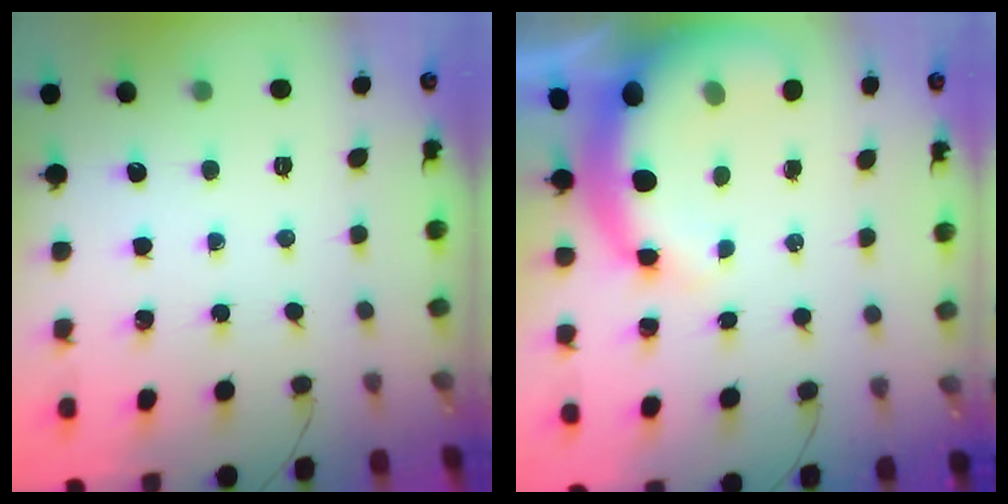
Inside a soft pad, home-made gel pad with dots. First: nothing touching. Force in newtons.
{"total": 10.5, "press": 10.3, "slide": 2.3}